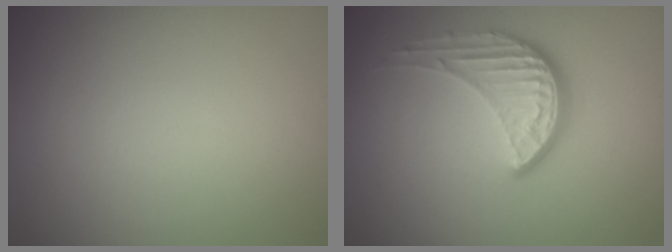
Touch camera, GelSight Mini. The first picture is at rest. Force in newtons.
{"total": 4.0, "press": 2.9, "slide": 2.8}